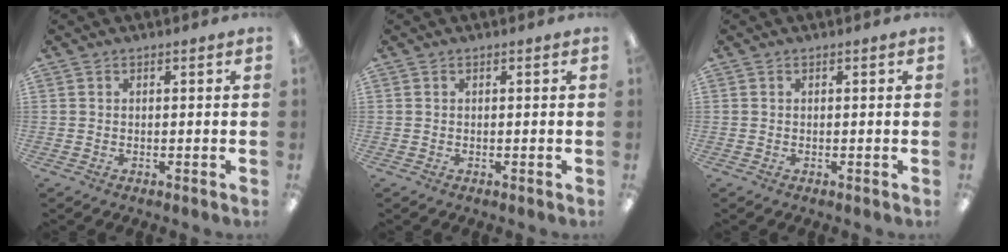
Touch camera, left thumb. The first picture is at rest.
{"total": 0.0}
{"total": 0.0}